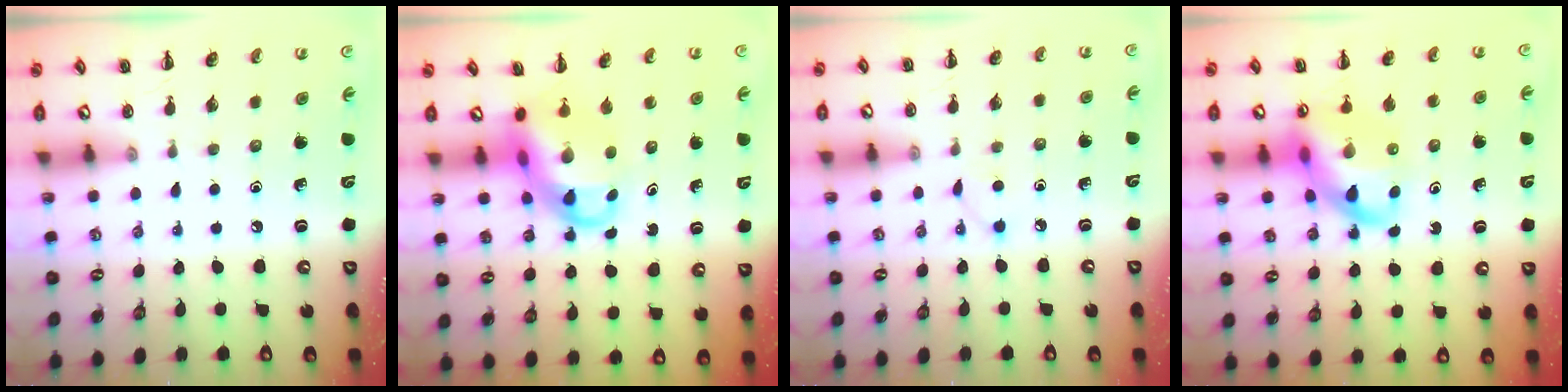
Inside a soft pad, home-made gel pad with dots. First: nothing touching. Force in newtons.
{"total": 9.0, "press": 8.7, "slide": 2.4}
{"total": 2.9, "press": 2.7, "slide": 0.9}
{"total": 15.2, "press": 14.6, "slide": 3.9}